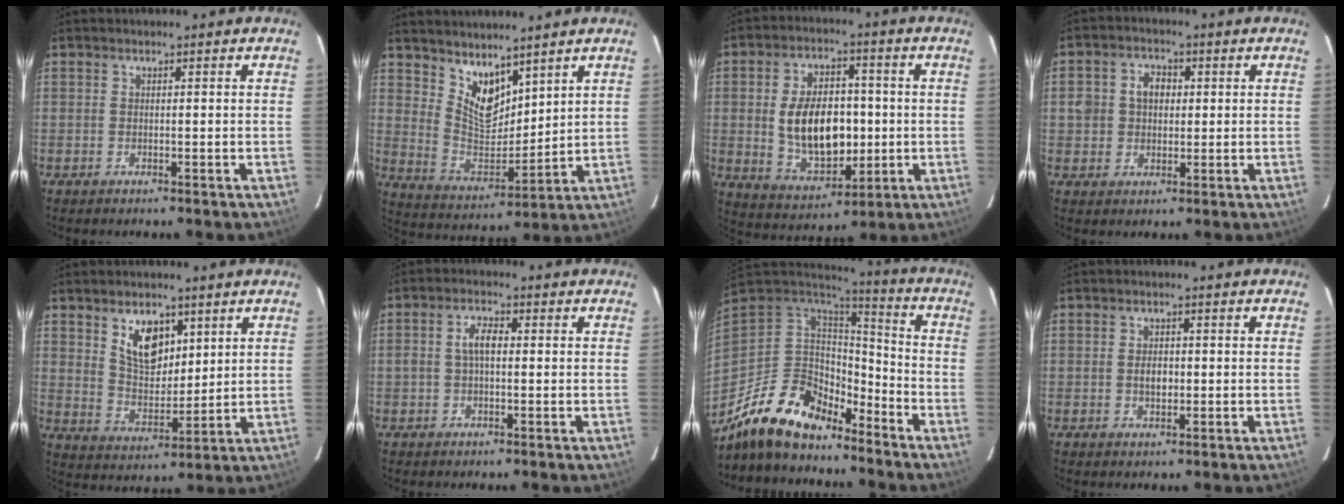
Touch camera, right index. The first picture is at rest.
{"total": 9.6, "force": [6.9, 4.6, 4.8], "torque": [-0.079, -0.007, 0.142]}
{"total": 14.7, "force": [-0.5, 8.8, 11.8], "torque": [-0.223, 0.008, 0.013]}
{"total": 5.5, "force": [0.5, 4.8, 2.6], "torque": [-0.051, 0.019, 0.010]}
{"total": 9.3, "force": [4.6, 5.5, 6.0], "torque": [-0.098, 0.004, 0.094]}
{"total": 3.7, "force": [0.0, 1.8, 3.2], "torque": [-0.064, 0.011, 0.002]}
{"total": 16.6, "force": [-12.2, 7.2, 8.6], "torque": [-0.182, -0.011, -0.217]}
{"total": 2.7, "force": [-0.3, 1.7, 2.0], "torque": [-0.035, 0.003, -0.005]}